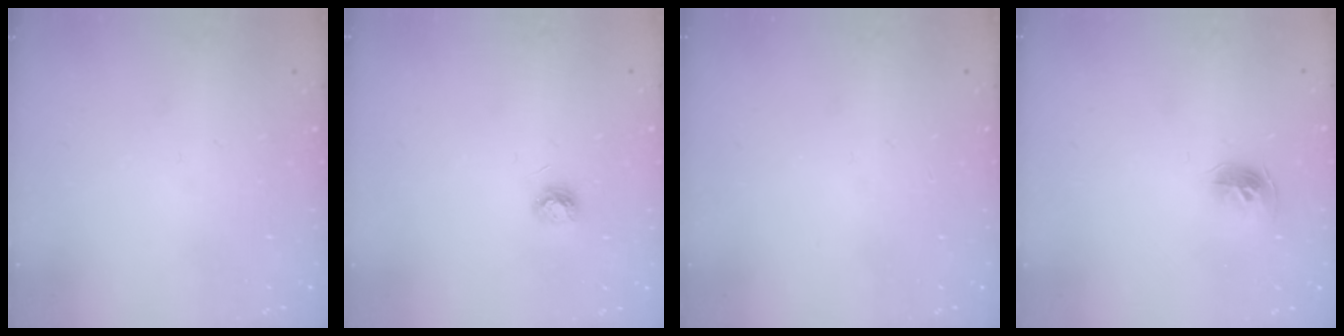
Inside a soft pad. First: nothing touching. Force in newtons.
{"total": 4.2, "press": 4.2, "slide": 0.3}
{"total": 0.0}
{"total": 8.0, "press": 8.0, "slide": 0.7}